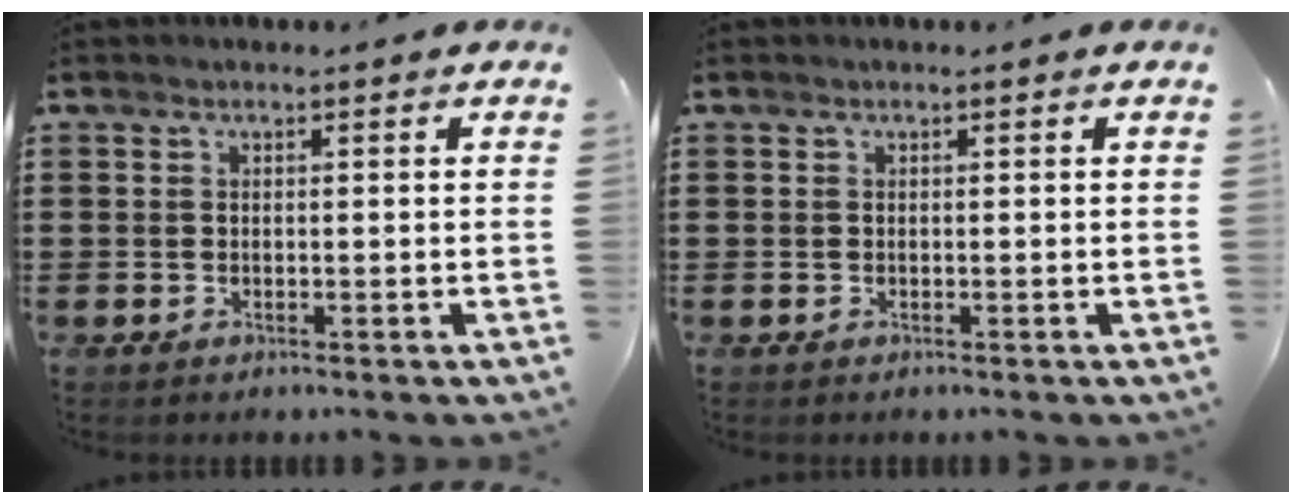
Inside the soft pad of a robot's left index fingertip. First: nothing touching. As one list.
[{"total": 0.0}]